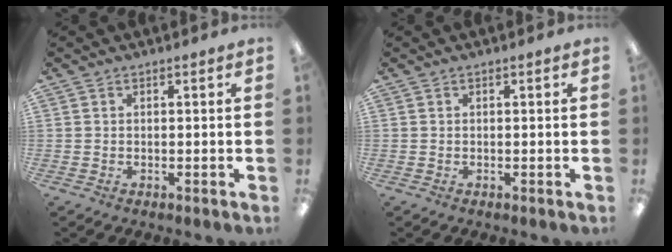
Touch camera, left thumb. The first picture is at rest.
{"total": 0.0}